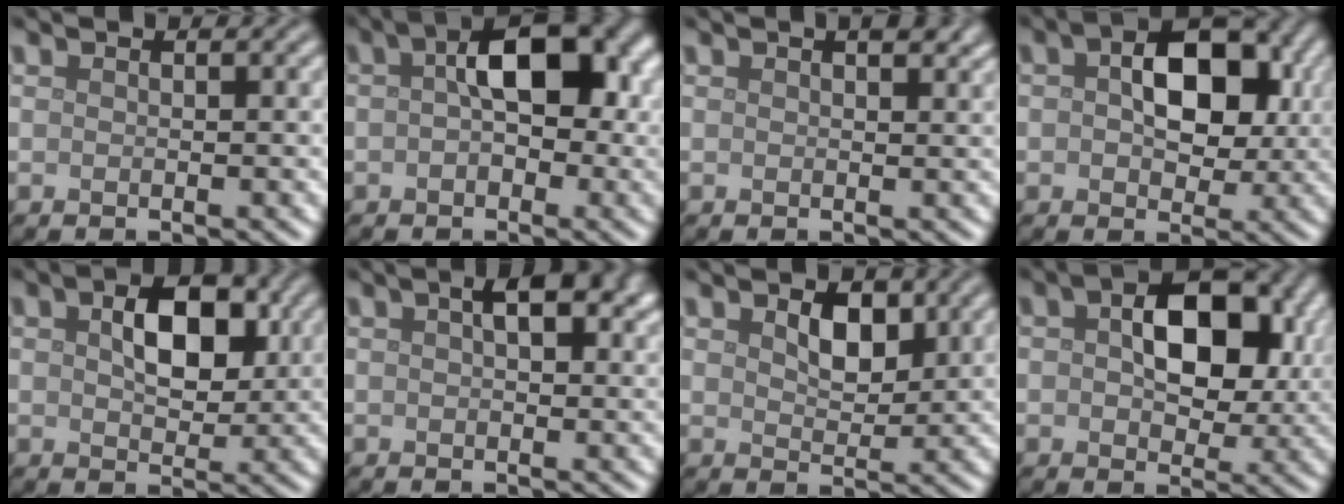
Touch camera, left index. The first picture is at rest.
{"total": 7.7, "force": [1.0, 4.2, 6.4], "torque": [-0.073, 0.020, 0.002]}
{"total": 1.7, "force": [1.1, 0.5, 1.2], "torque": [-0.010, 0.000, 0.018]}
{"total": 8.1, "force": [1.5, 5.0, 6.2], "torque": [-0.084, 0.009, 0.014]}
{"total": 5.5, "force": [1.2, 3.3, 4.2], "torque": [-0.071, 0.003, 0.015]}
{"total": 3.8, "force": [1.4, 1.8, 3.1], "torque": [-0.040, 0.008, 0.017]}
{"total": 2.8, "force": [1.1, 1.7, 1.9], "torque": [-0.037, -0.002, 0.018]}
{"total": 9.2, "force": [1.8, 5.6, 7.1], "torque": [-0.096, 0.009, 0.020]}